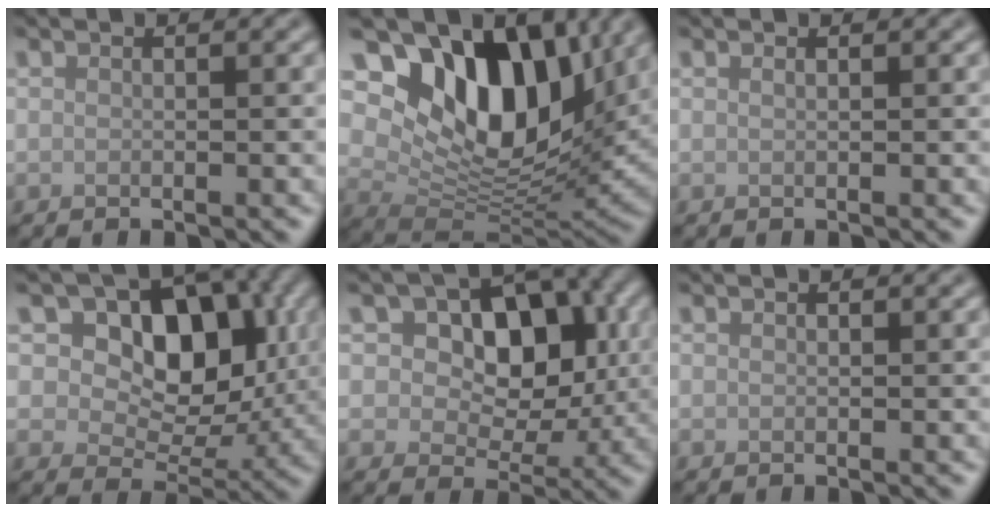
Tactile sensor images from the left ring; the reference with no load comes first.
{"total": 12.3, "force": [5.7, 7.3, 8.2], "torque": [-0.134, -0.008, 0.104]}
{"total": 0.0}
{"total": 10.5, "force": [3.8, 7.0, 6.9], "torque": [-0.090, 0.003, 0.041]}
{"total": 9.7, "force": [2.5, 6.4, 6.8], "torque": [-0.084, 0.003, 0.023]}
{"total": 0.0}